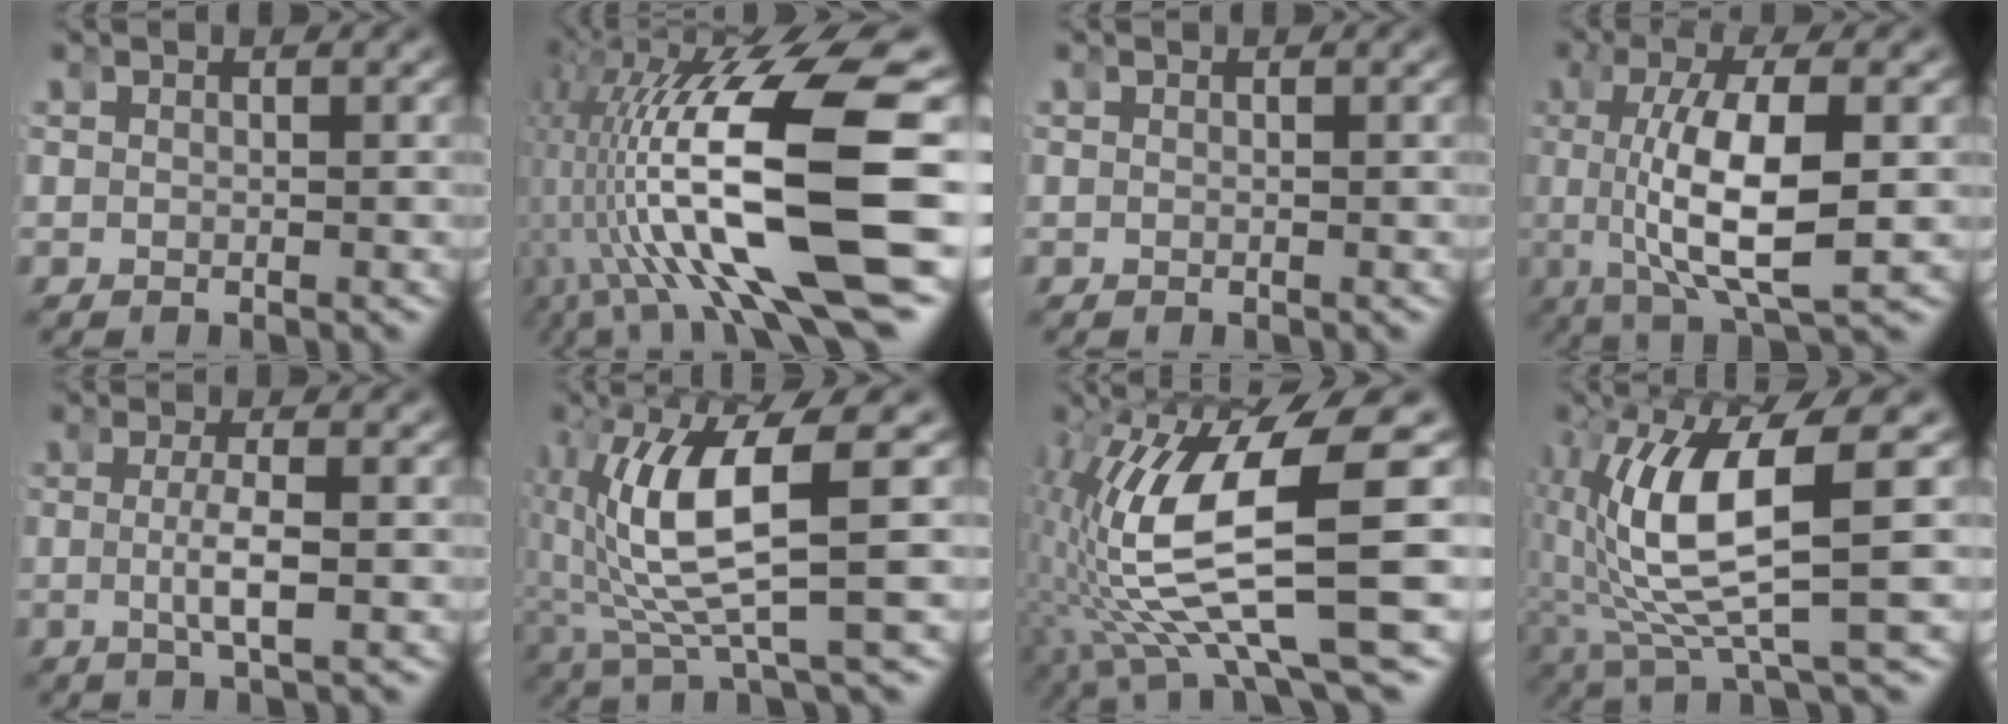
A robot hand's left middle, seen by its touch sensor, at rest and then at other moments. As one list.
[{"total": 18.5, "force": [-2.5, 8.3, 16.4], "torque": [-0.264, -0.020, -0.022]}, {"total": 0.0}, {"total": 9.1, "force": [-0.4, 2.7, 8.6], "torque": [-0.152, -0.010, -0.001]}, {"total": 2.5, "force": [-0.6, -0.2, 2.4], "torque": [-0.050, -0.009, -0.008]}, {"total": 8.9, "force": [-0.6, 2.5, 8.5], "torque": [-0.163, 0.001, -0.005]}, {"total": 14.1, "force": [-2.0, 6.5, 12.4], "torque": [-0.252, -0.029, -0.012]}, {"total": 10.1, "force": [-0.5, 3.1, 9.6], "torque": [-0.176, -0.003, -0.003]}]